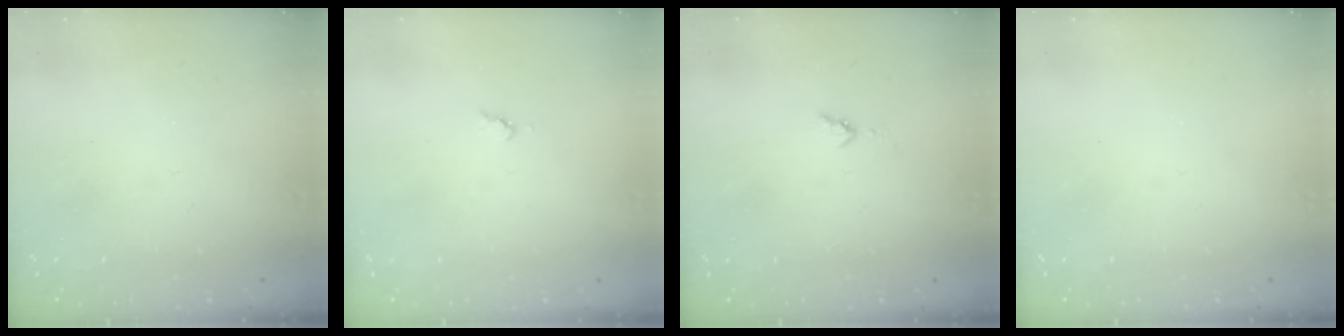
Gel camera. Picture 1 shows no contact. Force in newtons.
{"total": 3.3, "press": 3.3, "slide": 0.4}
{"total": 2.8, "press": 2.8, "slide": 0.4}
{"total": 0.0}